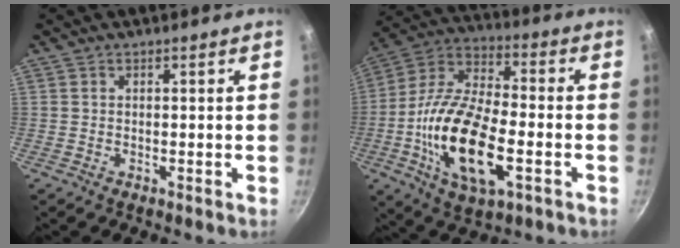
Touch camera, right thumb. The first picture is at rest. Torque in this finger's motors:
{"motor_torque": [0.08, 1.18, 1.83, -0.93, 0.30]}